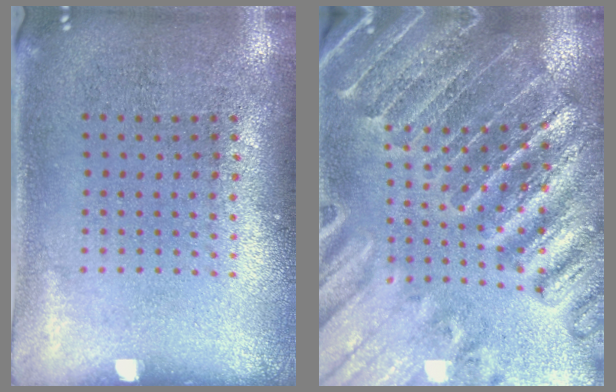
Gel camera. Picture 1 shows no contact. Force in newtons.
{"total": 3.1, "press": 3.1, "slide": 0.4}